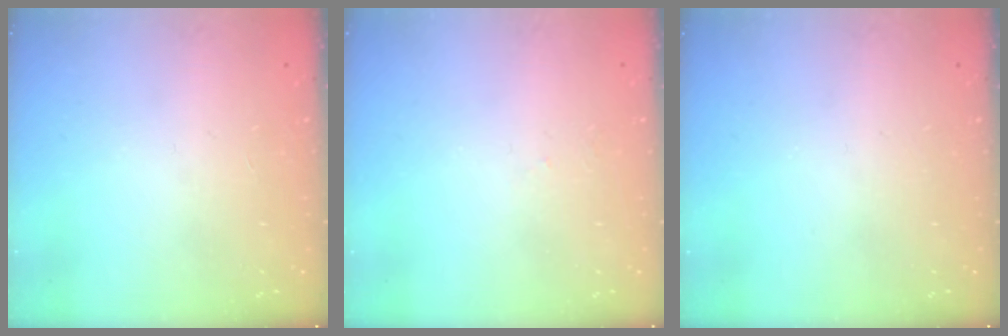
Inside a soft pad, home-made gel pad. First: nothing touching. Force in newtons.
{"total": 2.7, "press": 2.7, "slide": 0.4}
{"total": 0.0}